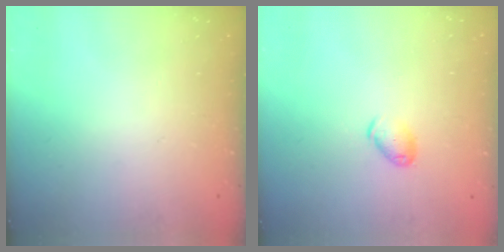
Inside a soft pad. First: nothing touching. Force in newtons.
{"total": 6.9, "press": 6.8, "slide": 1.2}